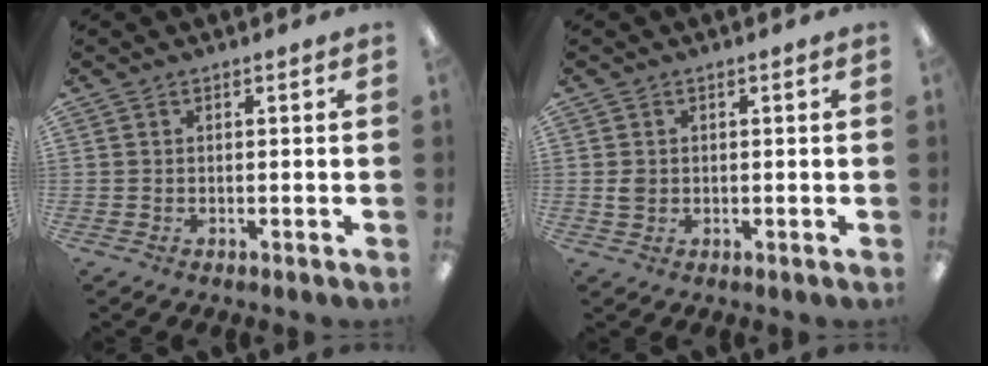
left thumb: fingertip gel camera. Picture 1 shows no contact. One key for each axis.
{"total": 2.0, "fx": 0.1, "fy": 1.7, "fz": 1.2, "tx": -0.023, "ty": 0.004, "tz": 0.002}